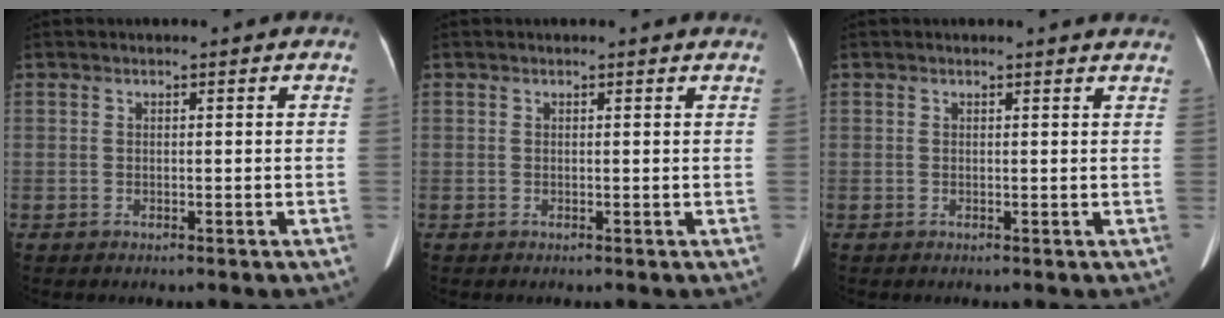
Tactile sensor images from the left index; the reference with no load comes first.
{"total": 1.5, "force": [1.4, 0.1, 0.3], "torque": [-0.012, 0.000, 0.007]}
{"total": 3.0, "force": [2.9, 0.1, 0.6], "torque": [-0.011, -0.003, 0.017]}